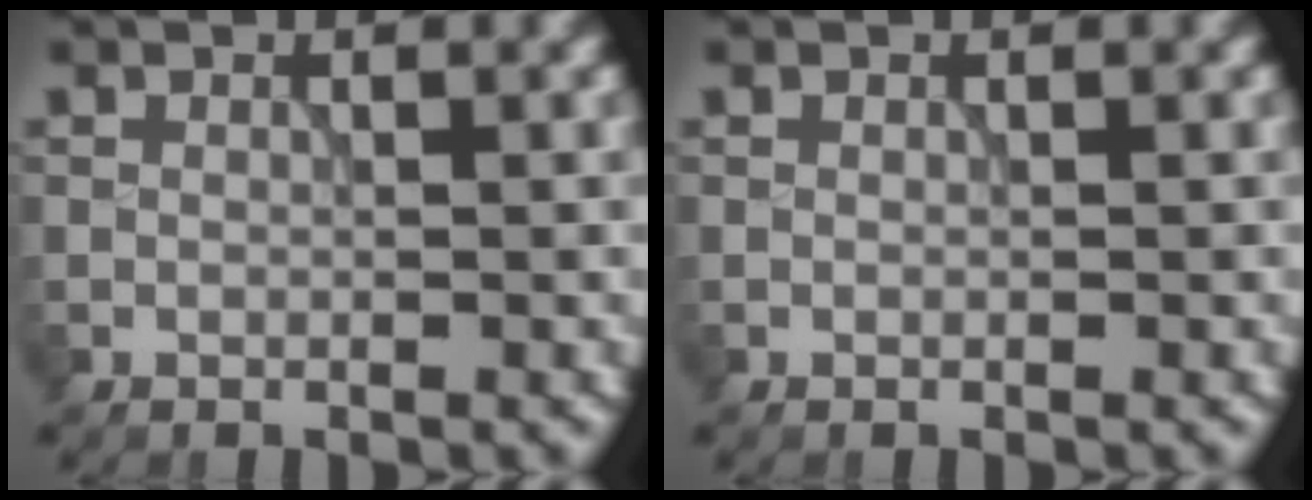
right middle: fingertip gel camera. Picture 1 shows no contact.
{"total": 0.0}